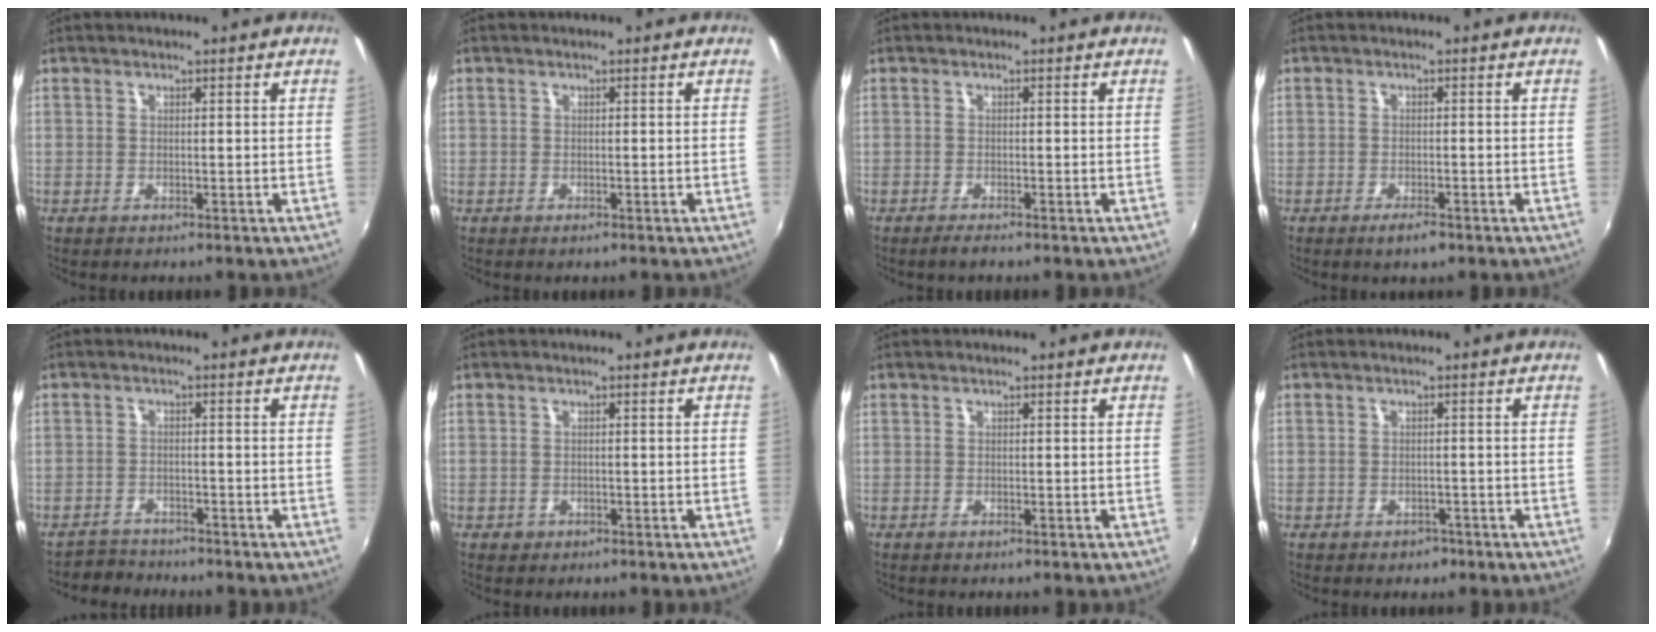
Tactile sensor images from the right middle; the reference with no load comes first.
{"total": 0.6, "force": [-0.4, 0.3, 0.3], "torque": [-0.005, -0.002, -0.009]}
{"total": 1.5, "force": [-1.2, 0.1, 0.8], "torque": [-0.018, -0.006, -0.025]}
{"total": 2.5, "force": [-1.7, 0.8, 1.6], "torque": [-0.037, -0.004, -0.033]}
{"total": 3.5, "force": [-3.3, 1.0, -0.2], "torque": [-0.011, 0.002, -0.061]}
{"total": 1.2, "force": [-0.6, 0.9, 0.4], "torque": [-0.008, -0.001, -0.005]}
{"total": 0.0}
{"total": 2.2, "force": [-1.3, 1.7, 0.5], "torque": [-0.013, 0.002, -0.014]}